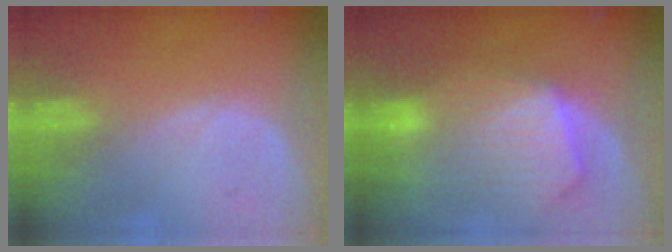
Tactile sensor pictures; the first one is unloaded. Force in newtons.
{"total": 10.7, "press": 9.3, "slide": 5.2}